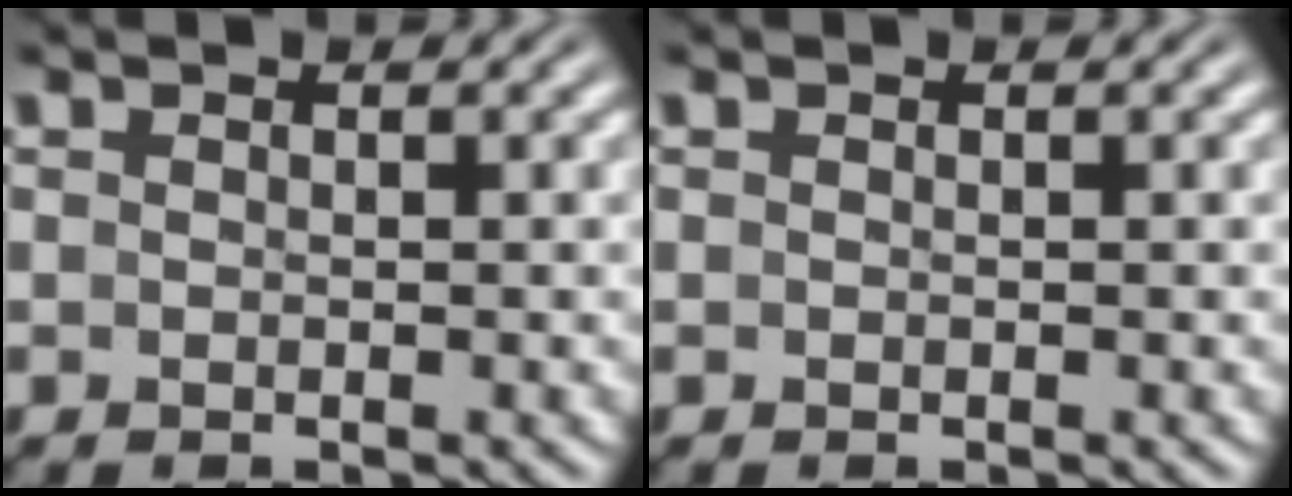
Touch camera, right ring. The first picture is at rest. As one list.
[{"total": 0.0}]